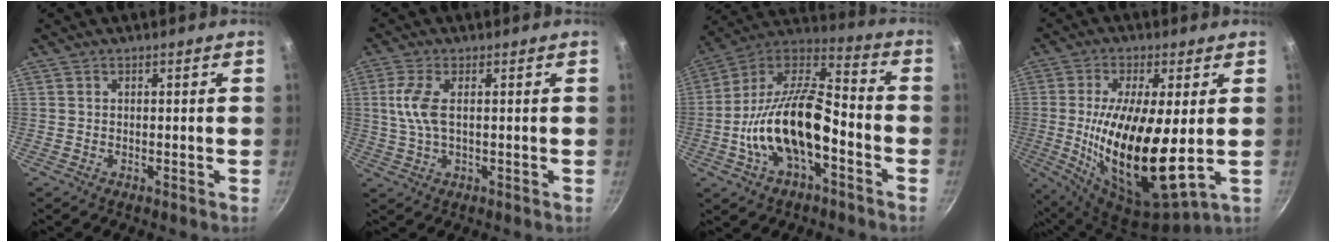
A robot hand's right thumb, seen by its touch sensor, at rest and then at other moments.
{"total": 6.0, "force": [0.7, 2.4, 5.5], "torque": [-0.128, 0.004, 0.013]}
{"total": 20.9, "force": [-5.8, 10.1, 17.4], "torque": [-0.307, 0.049, -0.117]}
{"total": 19.4, "force": [-0.3, 6.3, 18.3], "torque": [-0.341, -0.023, 0.001]}